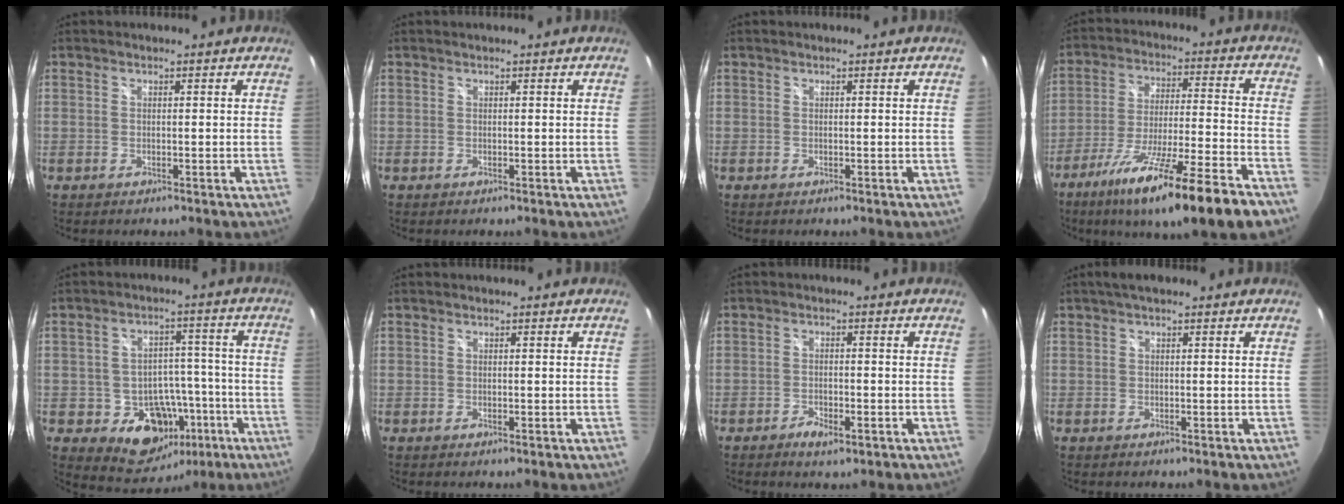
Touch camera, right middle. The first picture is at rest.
{"total": 0.0}
{"total": 0.0}
{"total": 20.4, "force": [-14.2, 0.4, 14.7], "torque": [-0.261, -0.060, -0.229]}
{"total": 13.0, "force": [-5.3, 10.4, 5.6], "torque": [-0.100, 0.036, -0.046]}
{"total": 0.0}
{"total": 3.5, "force": [-2.1, 1.4, 2.4], "torque": [-0.057, -0.005, -0.037]}
{"total": 2.7, "force": [1.6, 1.0, 1.9], "torque": [-0.033, 0.010, 0.022]}